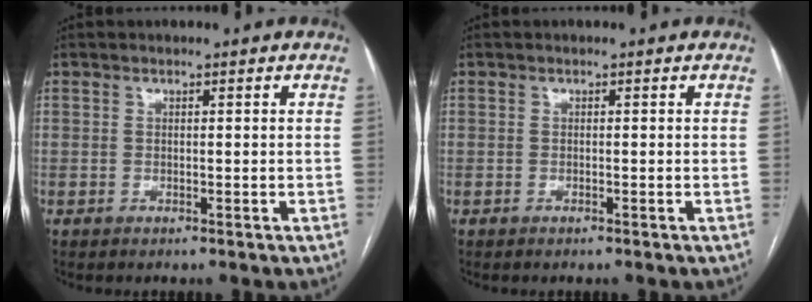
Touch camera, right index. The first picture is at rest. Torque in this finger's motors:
{"motor_torque": [-0.03, -0.01, 0.03, 0.00]}